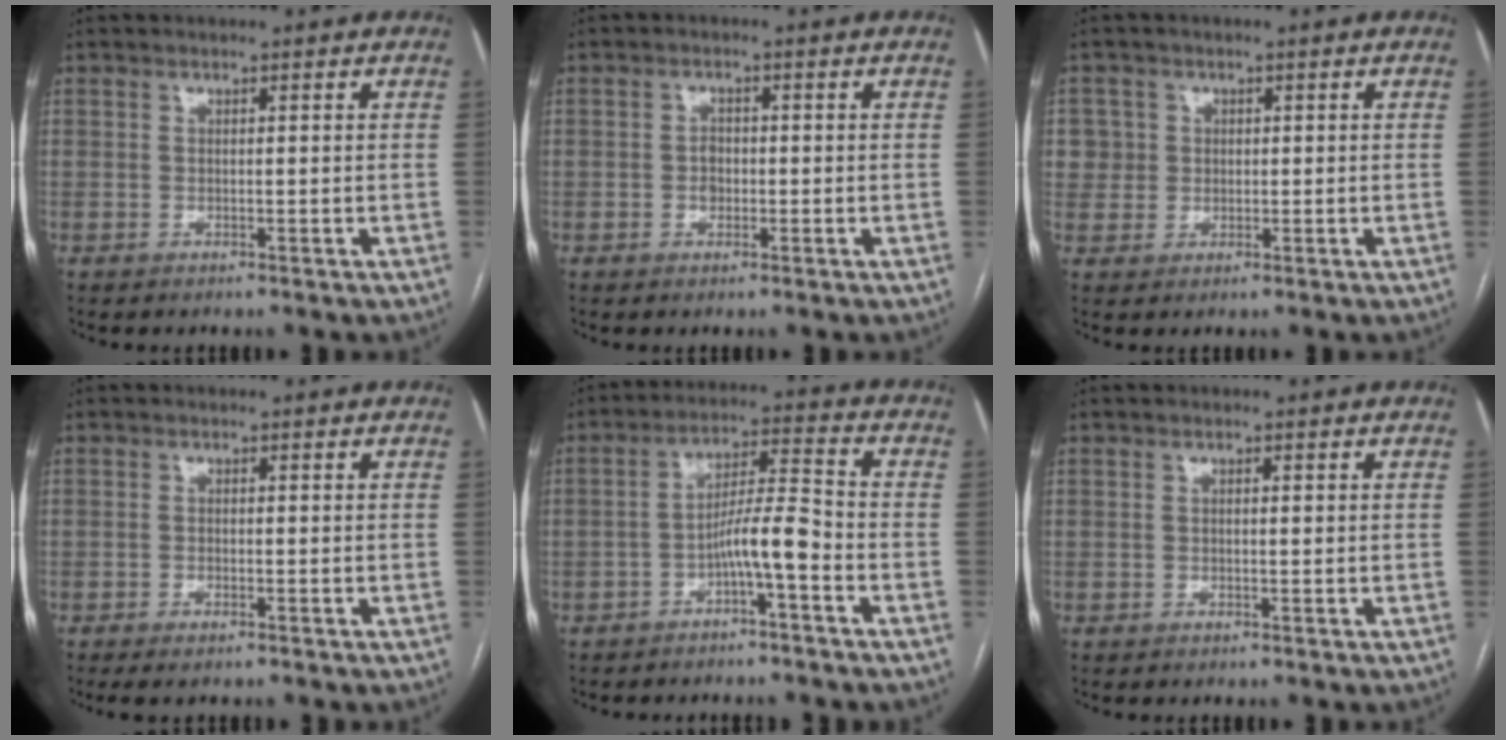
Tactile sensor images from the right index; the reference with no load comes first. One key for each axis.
{"total": 1.9, "fx": -0.3, "fy": 1.5, "fz": 1.1, "tx": -0.016, "ty": 0.005, "tz": -0.004}
{"total": 4.4, "fx": 1.1, "fy": 4.2, "fz": -0.2, "tx": 0.022, "ty": 0.010, "tz": 0.021}
{"total": 2.1, "fx": -1.5, "fy": 0.5, "fz": 1.3, "tx": -0.022, "ty": -0.003, "tz": -0.020}
{"total": 6.8, "fx": -3.1, "fy": 0.3, "fz": 6.1, "tx": -0.107, "ty": 0.020, "tz": -0.050}
{"total": 0.5, "fx": 0.0, "fy": 0.1, "fz": 0.5, "tx": -0.010, "ty": 0.001, "tz": 0.001}